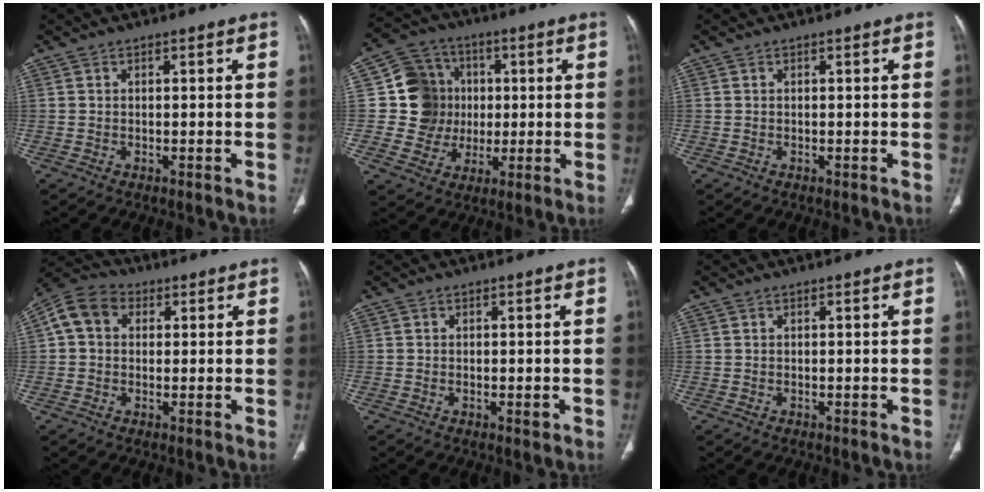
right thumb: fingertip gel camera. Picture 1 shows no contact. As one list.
[{"total": 11.9, "force": [0.9, 11.4, 3.1], "torque": [-0.001, 0.016, 0.019]}, {"total": 0.0}, {"total": 7.8, "force": [1.6, 6.2, 4.4], "torque": [-0.074, 0.021, 0.017]}, {"total": 1.3, "force": [-0.3, 0.6, 1.2], "torque": [-0.012, -0.002, -0.005]}, {"total": 0.0}]